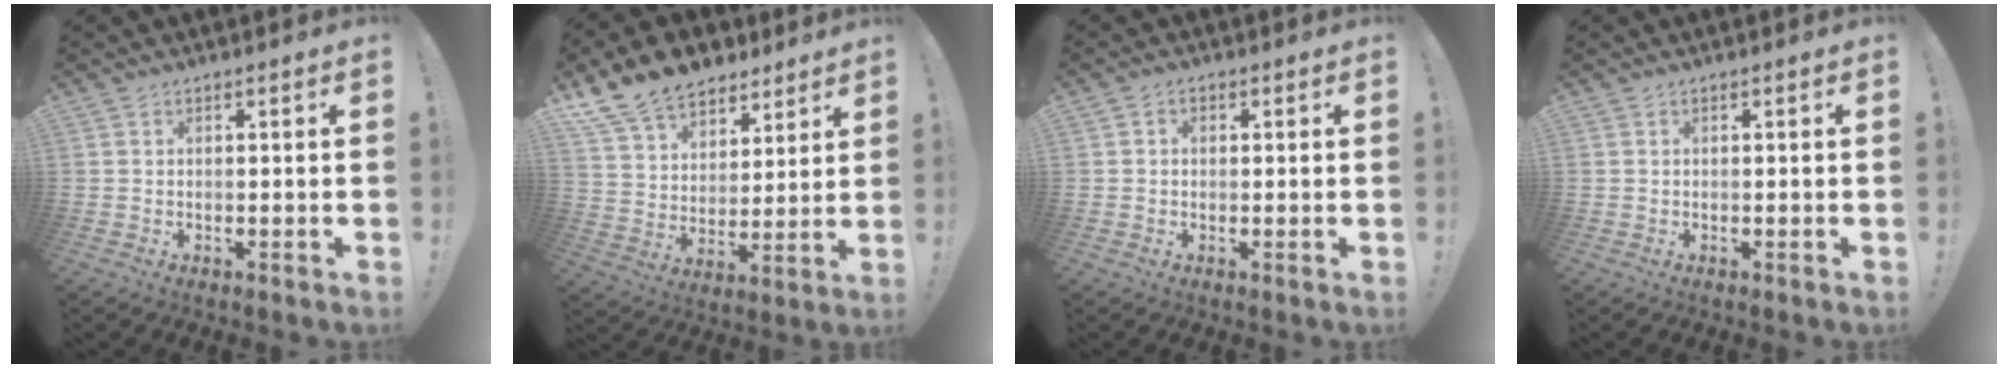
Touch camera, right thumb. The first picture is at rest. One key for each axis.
{"total": 15.3, "fx": 11.5, "fy": 9.0, "fz": 4.6, "tx": -0.091, "ty": -0.075, "tz": 0.219}
{"total": 1.6, "fx": -0.3, "fy": 1.4, "fz": 0.8, "tx": -0.008, "ty": 0.004, "tz": -0.007}
{"total": 0.0}